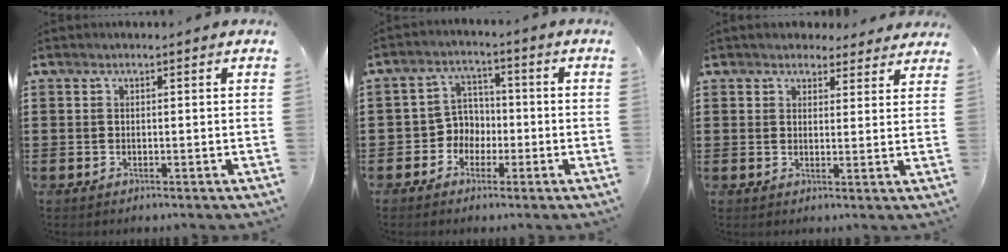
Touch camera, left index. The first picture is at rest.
{"total": 4.6, "force": [-1.9, 4.1, 1.0], "torque": [-0.036, 0.011, -0.041]}
{"total": 3.2, "force": [2.9, 1.2, 0.4], "torque": [-0.010, -0.007, 0.054]}